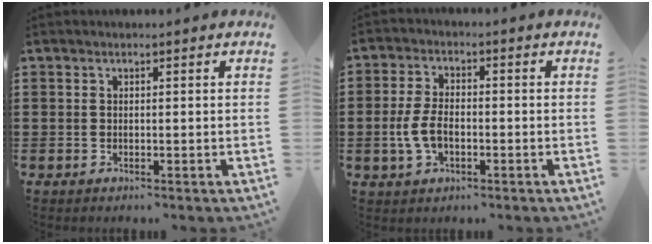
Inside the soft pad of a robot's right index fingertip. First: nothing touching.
{"total": 5.6, "force": [-1.3, 3.1, 4.4], "torque": [-0.106, -0.002, -0.029]}